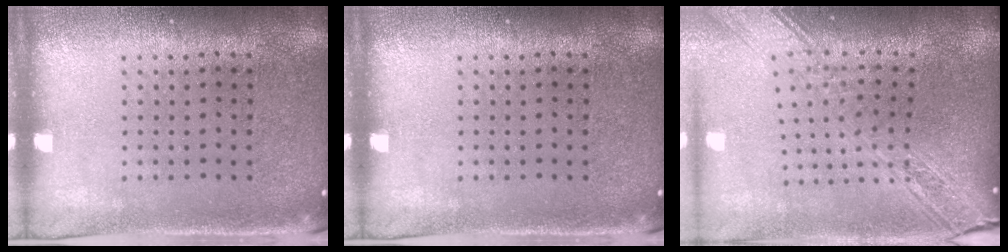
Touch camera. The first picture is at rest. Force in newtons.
{"total": 0.0}
{"total": 3.1, "press": 2.3, "slide": 2.0}